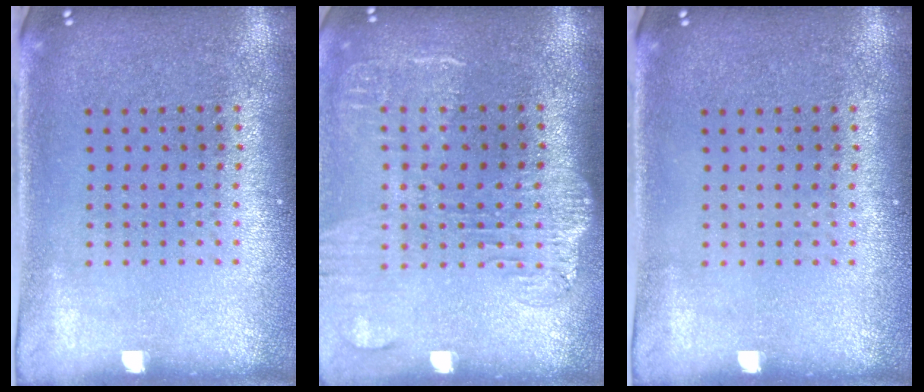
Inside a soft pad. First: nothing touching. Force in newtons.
{"total": 1.9, "press": 1.6, "slide": 1.1}
{"total": 0.0}